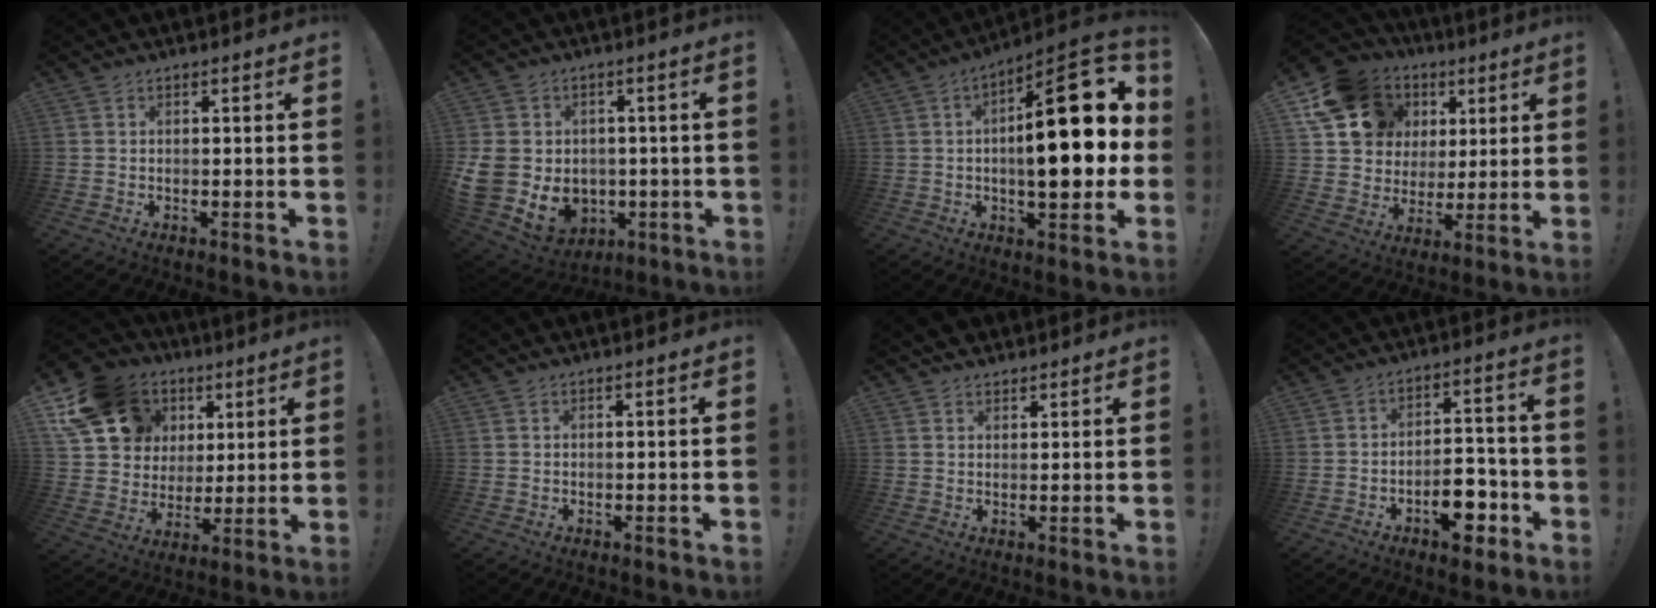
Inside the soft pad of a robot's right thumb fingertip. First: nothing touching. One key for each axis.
{"total": 13.3, "fx": -1.7, "fy": 11.5, "fz": 6.5, "tx": -0.135, "ty": 0.000, "tz": -0.015}
{"total": 23.3, "fx": 1.6, "fy": 8.7, "fz": 21.6, "tx": -0.300, "ty": -0.008, "tz": 0.020}
{"total": 16.8, "fx": 7.9, "fy": 13.5, "fz": 6.1, "tx": -0.089, "ty": -0.042, "tz": 0.173}
{"total": 18.7, "fx": 8.7, "fy": 14.9, "fz": 7.2, "tx": -0.116, "ty": -0.038, "tz": 0.194}
{"total": 0.0}
{"total": 2.7, "fx": 2.3, "fy": 1.4, "fz": 0.3, "tx": 0.006, "ty": -0.014, "tz": 0.041}
{"total": 10.7, "fx": -5.4, "fy": 5.9, "fz": 7.0, "tx": -0.076, "ty": 0.048, "tz": -0.086}